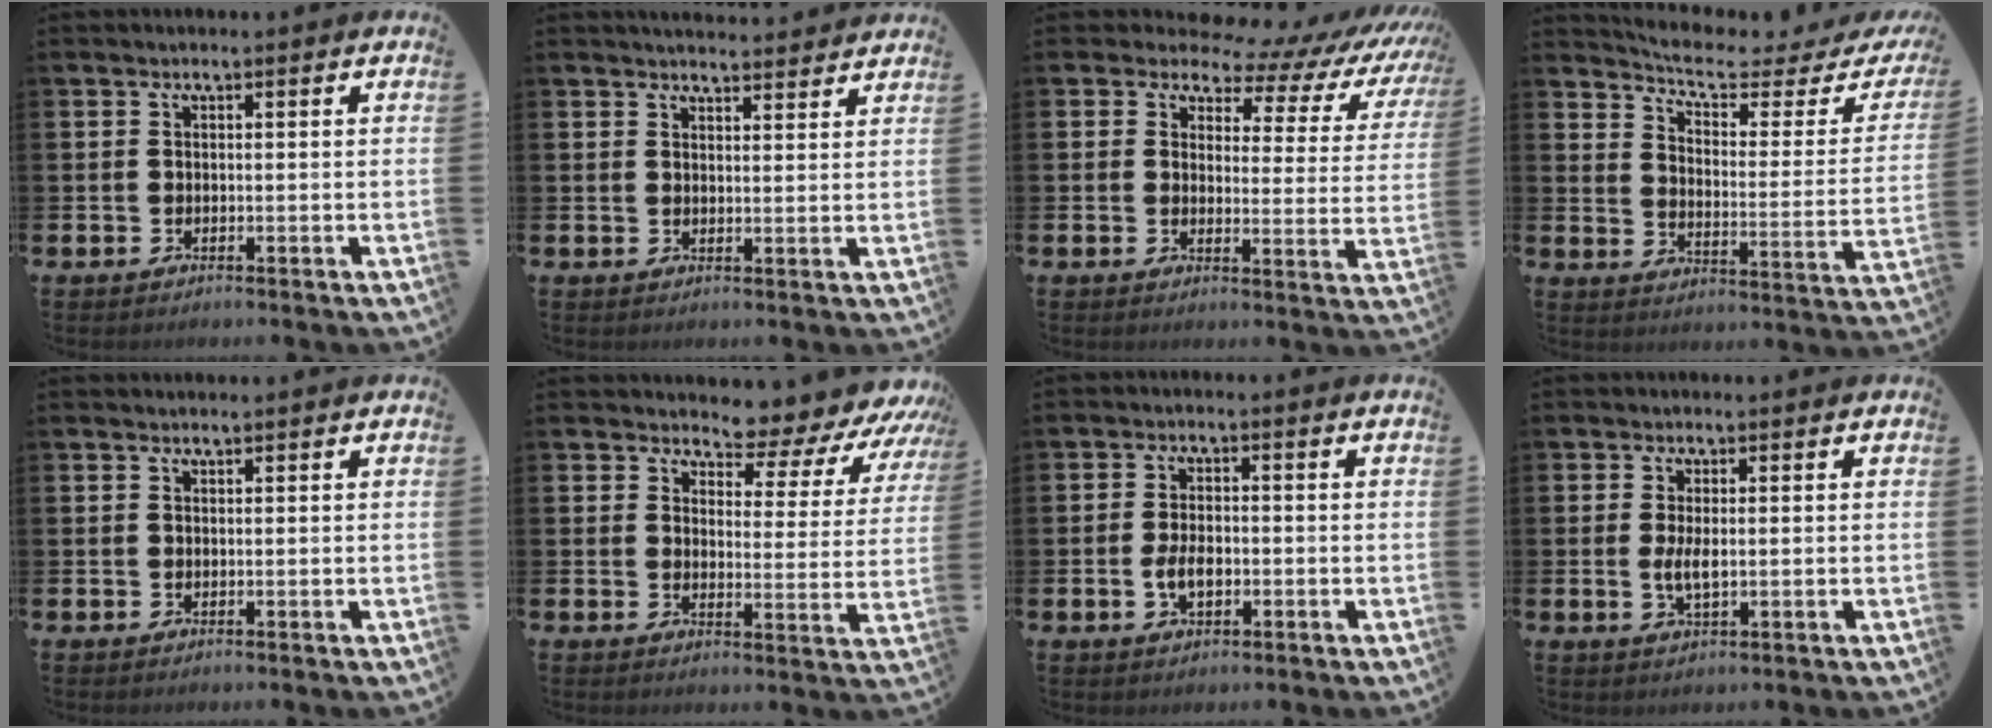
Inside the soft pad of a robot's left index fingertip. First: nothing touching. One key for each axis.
{"total": 3.5, "fx": 3.5, "fy": 0.3, "fz": 0.0, "tx": 0.002, "ty": -0.023, "tz": 0.061}
{"total": 5.0, "fx": 3.5, "fy": 3.0, "fz": 2.1, "tx": -0.047, "ty": -0.034, "tz": 0.046}
{"total": 6.4, "fx": 5.7, "fy": 0.9, "fz": 2.8, "tx": -0.081, "ty": -0.041, "tz": 0.091}
{"total": 0.6, "fx": 0.6, "fy": 0.0, "fz": 0.0, "tx": 0.008, "ty": -0.004, "tz": 0.010}
{"total": 4.7, "fx": 4.3, "fy": 1.7, "fz": 0.5, "tx": -0.011, "ty": -0.054, "tz": 0.062}
{"total": 3.4, "fx": -0.6, "fy": 2.0, "fz": 2.7, "tx": -0.043, "ty": 0.000, "tz": -0.014}
{"total": 2.6, "fx": 0.1, "fy": 0.9, "fz": 2.4, "tx": -0.047, "ty": 0.001, "tz": 0.001}